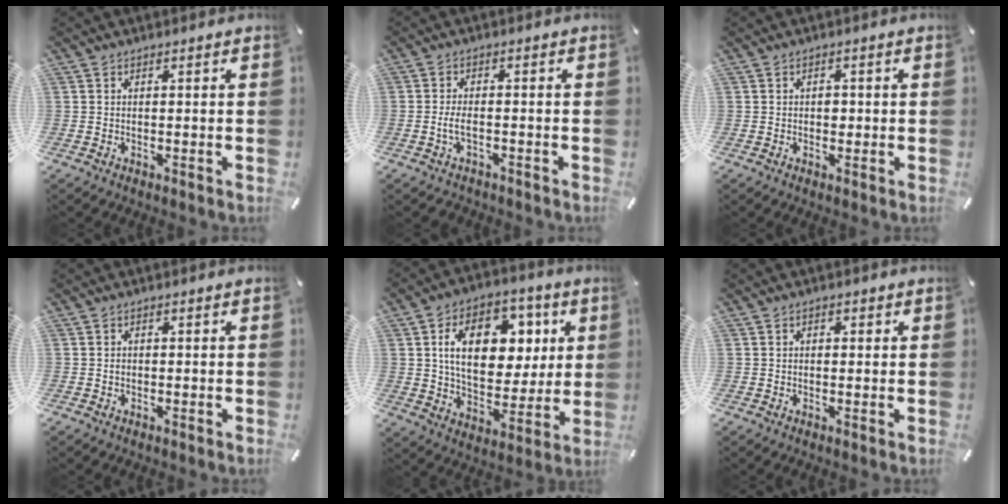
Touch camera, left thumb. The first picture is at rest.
{"total": 3.8, "force": [-1.3, 2.0, 2.9], "torque": [-0.065, 0.004, -0.027]}
{"total": 1.6, "force": [-0.1, 1.3, 1.0], "torque": [-0.012, 0.001, -0.006]}
{"total": 0.8, "force": [-0.2, 0.6, 0.5], "torque": [-0.010, 0.002, -0.005]}
{"total": 18.0, "force": [5.1, 12.3, 12.0], "torque": [-0.186, 0.006, 0.094]}
{"total": 1.3, "force": [0.1, 1.0, 0.8], "torque": [-0.007, 0.003, -0.003]}